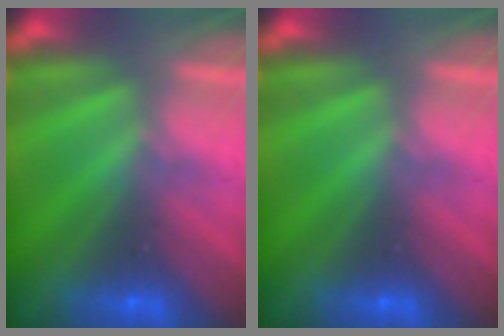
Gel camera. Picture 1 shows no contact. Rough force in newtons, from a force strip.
{"total": 0.0}